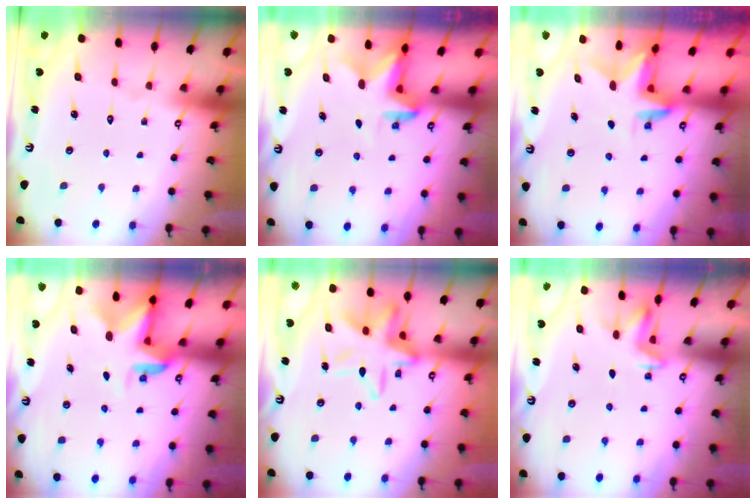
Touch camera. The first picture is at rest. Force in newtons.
{"total": 2.8, "press": 2.7, "slide": 0.6}
{"total": 3.1, "press": 3.1, "slide": 0.2}
{"total": 3.0, "press": 3.0, "slide": 0.4}
{"total": 13.8, "press": 13.7, "slide": 1.4}
{"total": 3.0, "press": 2.9, "slide": 0.8}